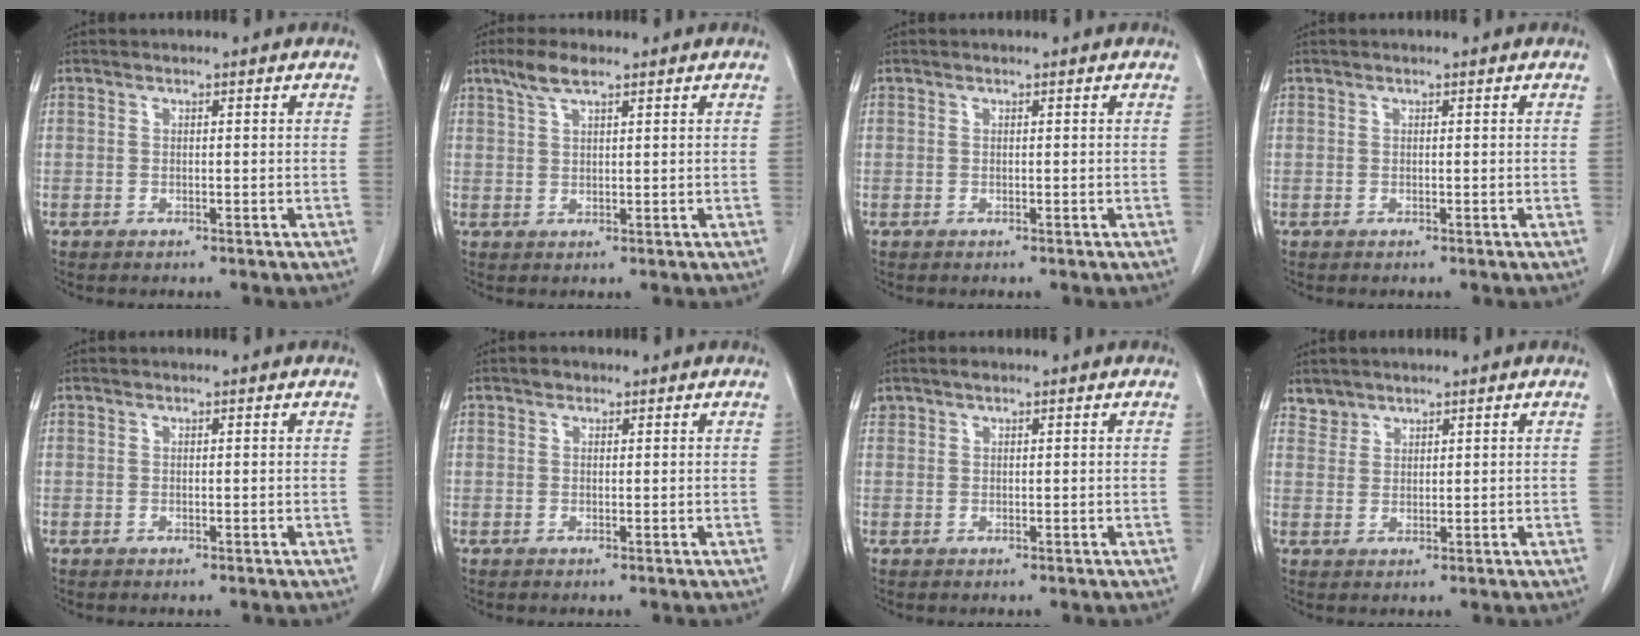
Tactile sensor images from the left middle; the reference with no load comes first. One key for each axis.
{"total": 3.9, "fx": 2.7, "fy": 0.8, "fz": 2.7, "tx": -0.061, "ty": 0.011, "tz": 0.055}
{"total": 0.0}
{"total": 0.0}
{"total": 0.0}
{"total": 0.9, "fx": 0.6, "fy": 0.6, "fz": 0.3, "tx": -0.005, "ty": 0.004, "tz": 0.008}
{"total": 1.0, "fx": 0.8, "fy": 0.4, "fz": 0.4, "tx": -0.009, "ty": 0.011, "tz": 0.016}
{"total": 2.2, "fx": 1.9, "fy": 1.0, "fz": -0.4, "tx": 0.012, "ty": 0.007, "tz": 0.034}